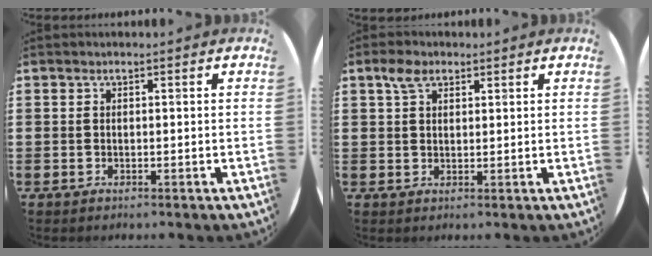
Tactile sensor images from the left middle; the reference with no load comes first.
{"total": 3.0, "force": [2.0, 1.7, 1.5], "torque": [-0.026, 0.004, 0.035]}